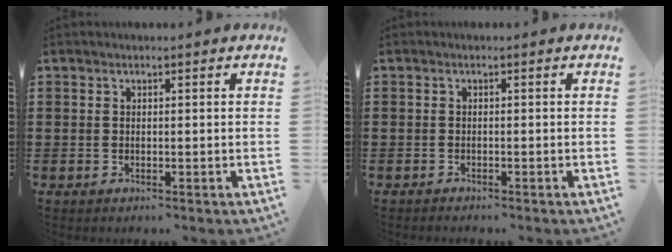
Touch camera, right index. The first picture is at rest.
{"total": 0.7, "force": [-0.7, 0.1, 0.0], "torque": [-0.001, -0.001, -0.015]}